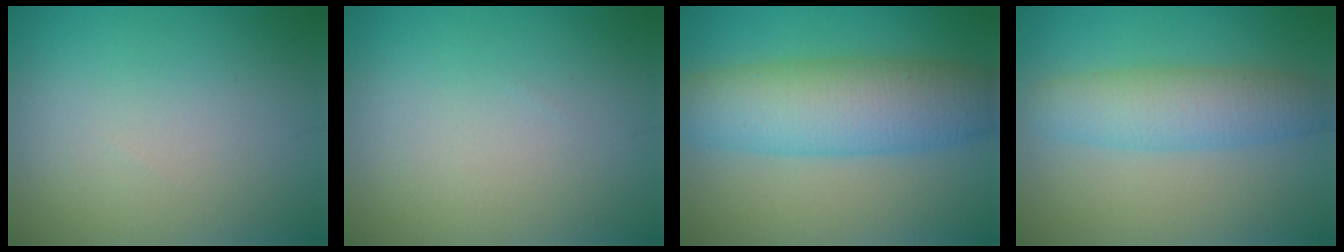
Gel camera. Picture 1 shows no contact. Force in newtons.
{"total": 0.0}
{"total": 7.9, "press": 7.9, "slide": 0.2}
{"total": 4.7, "press": 4.7, "slide": 0.1}